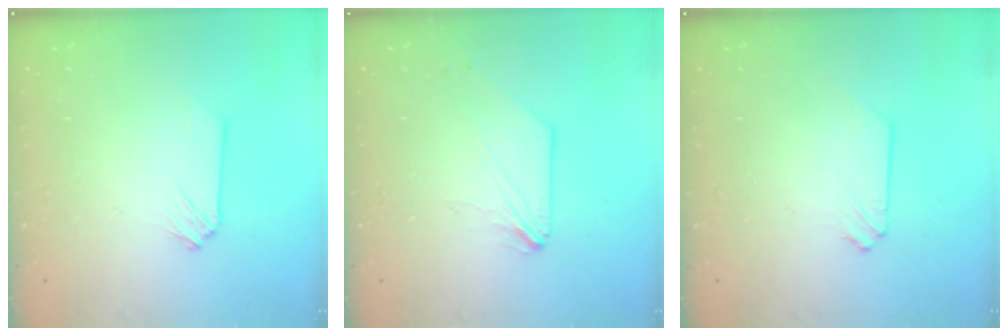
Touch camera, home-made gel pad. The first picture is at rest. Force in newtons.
{"total": 1.4, "press": 1.4, "slide": 0.2}
{"total": 0.0}